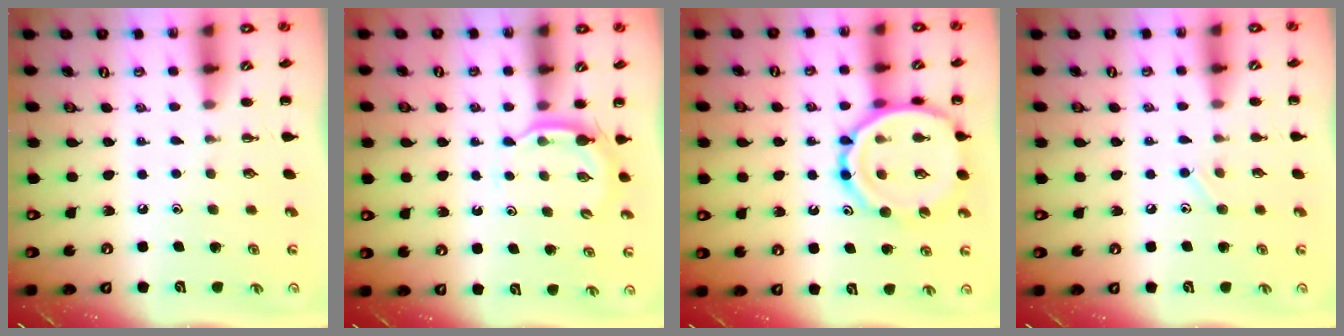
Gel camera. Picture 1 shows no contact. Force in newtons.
{"total": 2.9, "press": 2.8, "slide": 0.7}
{"total": 16.2, "press": 16.1, "slide": 2.0}
{"total": 6.6, "press": 6.3, "slide": 1.9}